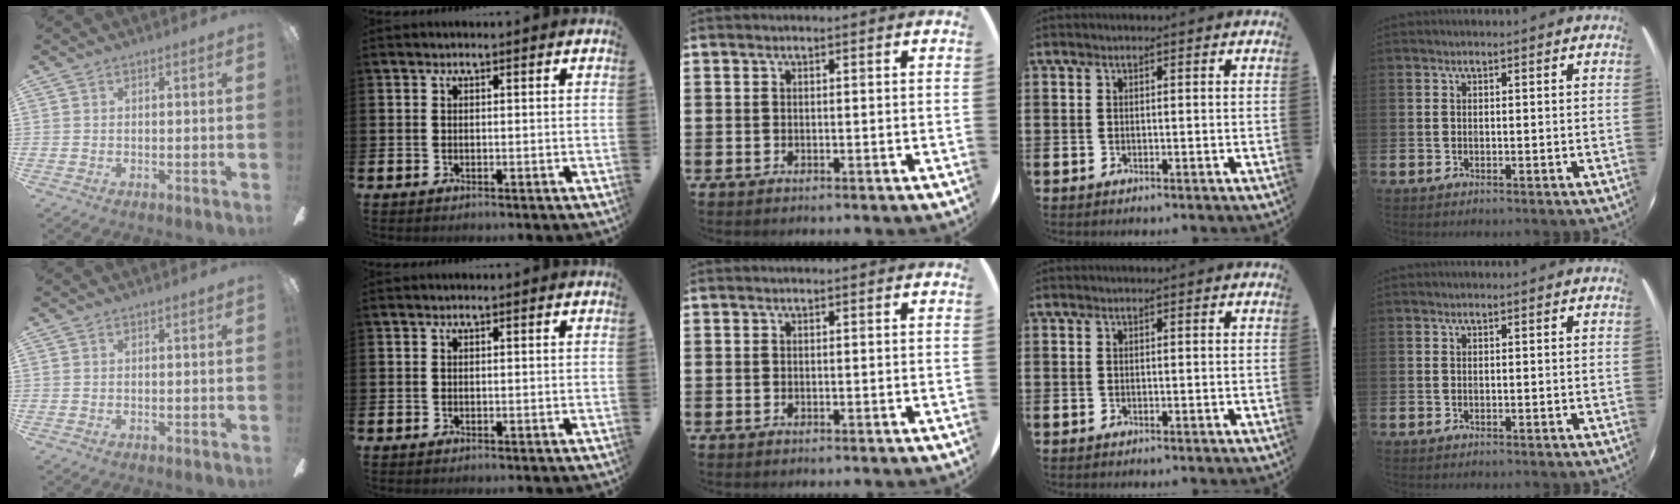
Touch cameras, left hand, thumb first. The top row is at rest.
{}